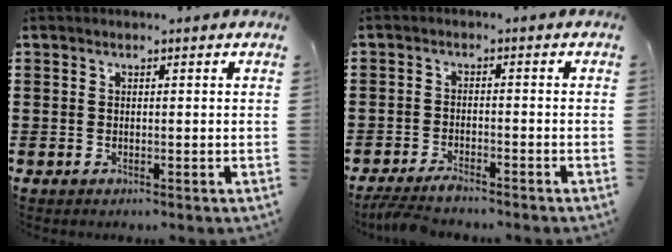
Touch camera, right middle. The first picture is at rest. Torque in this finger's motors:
{"motor_torque": [2.12, 0.02, 0.22, 0.06]}